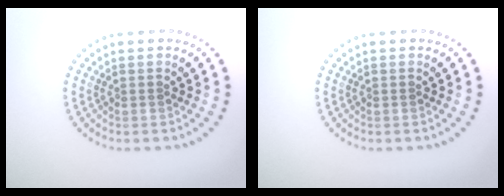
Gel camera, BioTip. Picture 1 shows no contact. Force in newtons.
{"total": 0.0}